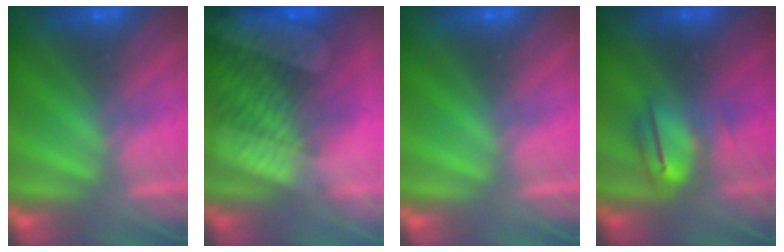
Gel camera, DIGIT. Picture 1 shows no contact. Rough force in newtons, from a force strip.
{"total": 7.6}
{"total": 0.0}
{"total": 4.6}